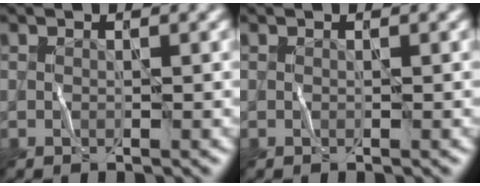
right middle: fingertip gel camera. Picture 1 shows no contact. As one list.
[{"total": 0.0}]